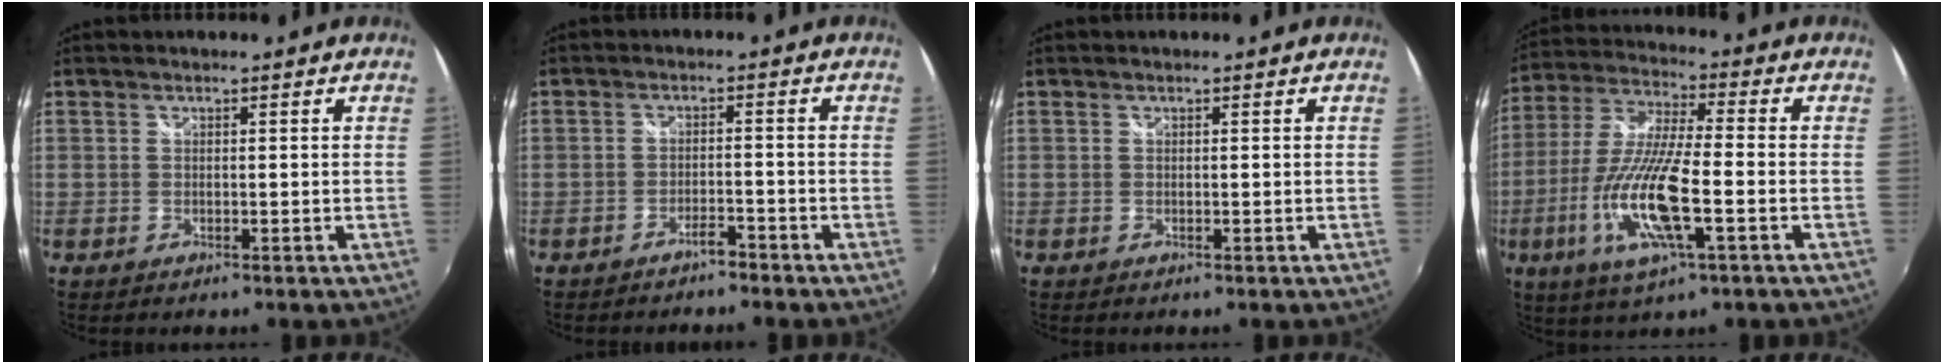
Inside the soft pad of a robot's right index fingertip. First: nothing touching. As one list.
[{"total": 2.7, "force": [-2.5, 0.6, 0.9], "torque": [-0.026, 0.001, -0.039]}, {"total": 0.0}, {"total": 16.0, "force": [-5.2, 3.1, 14.8], "torque": [-0.311, -0.017, -0.102]}]